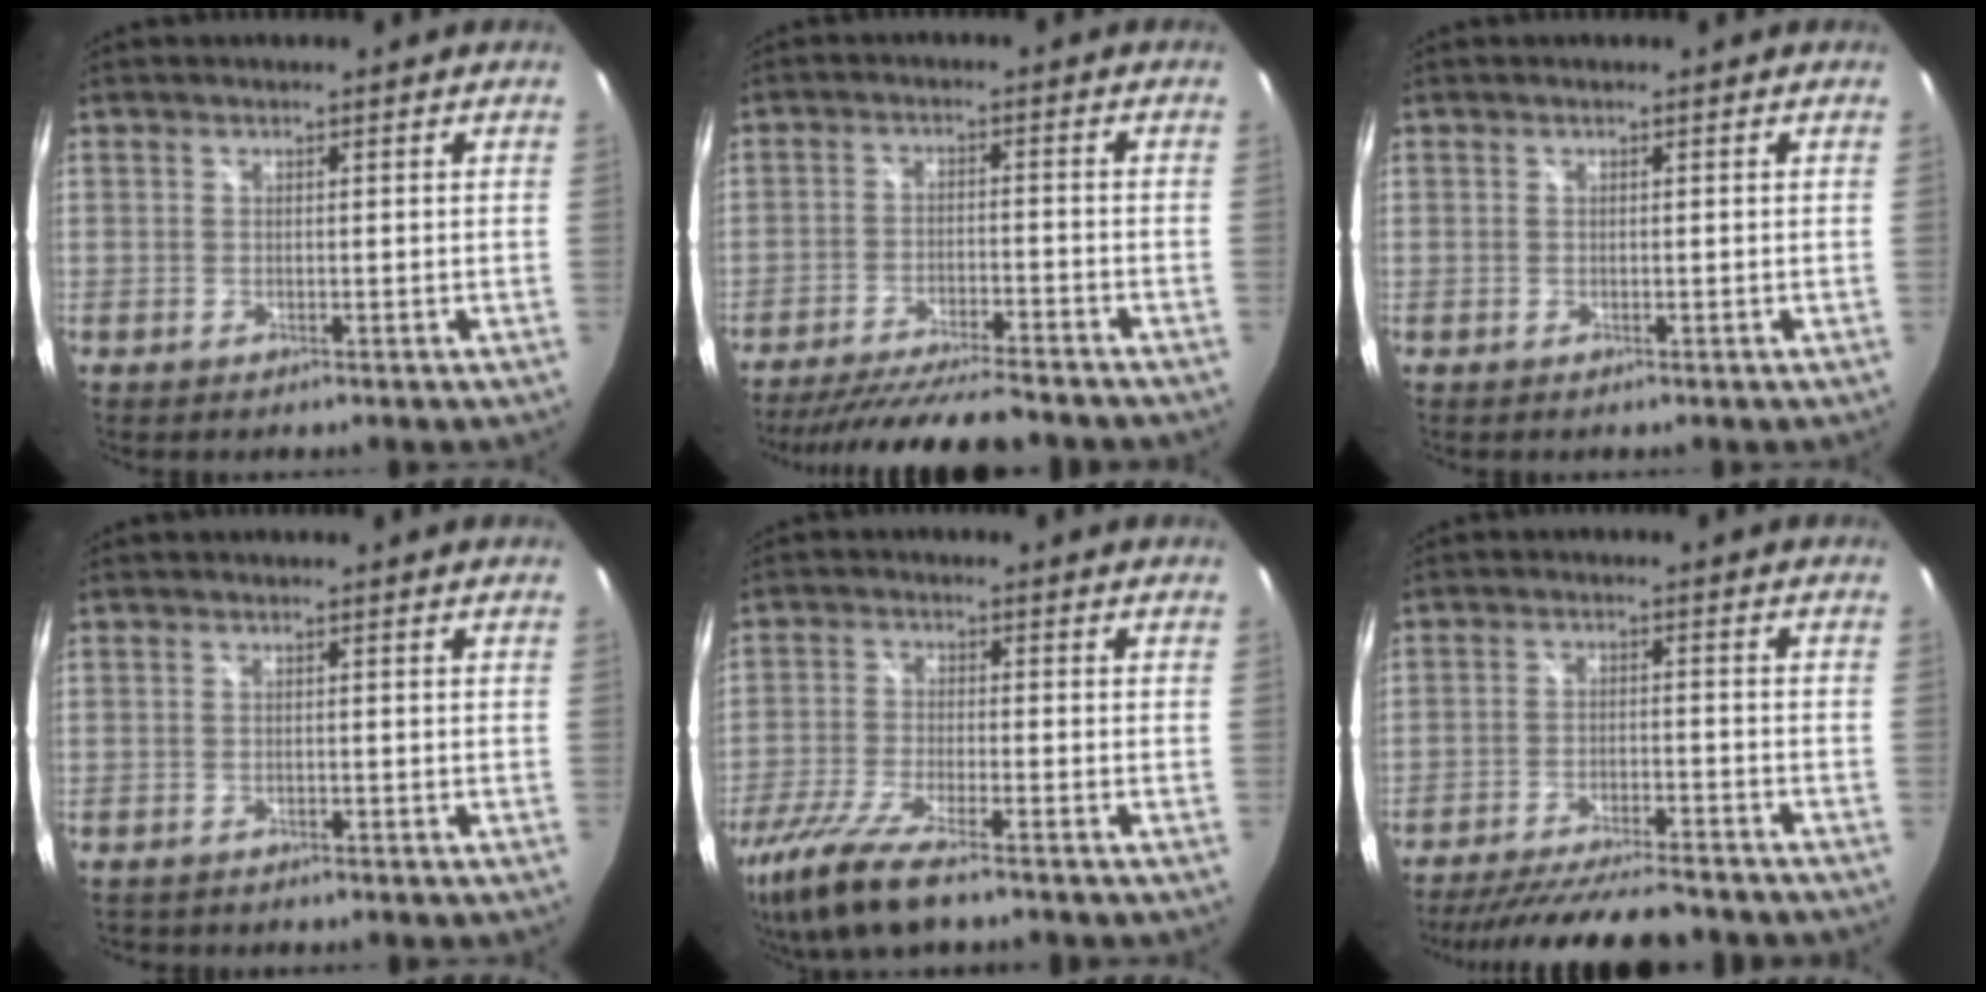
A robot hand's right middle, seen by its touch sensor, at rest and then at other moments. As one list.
[{"total": 15.5, "force": [-13.8, 1.6, 6.9], "torque": [-0.140, -0.018, -0.215]}, {"total": 0.0}, {"total": 1.6, "force": [-1.4, 0.7, 0.3], "torque": [-0.011, -0.005, -0.021]}, {"total": 12.6, "force": [-9.5, 1.9, 8.1], "torque": [-0.183, -0.047, -0.178]}, {"total": 17.3, "force": [-15.2, 2.7, 7.7], "torque": [-0.152, -0.020, -0.229]}]